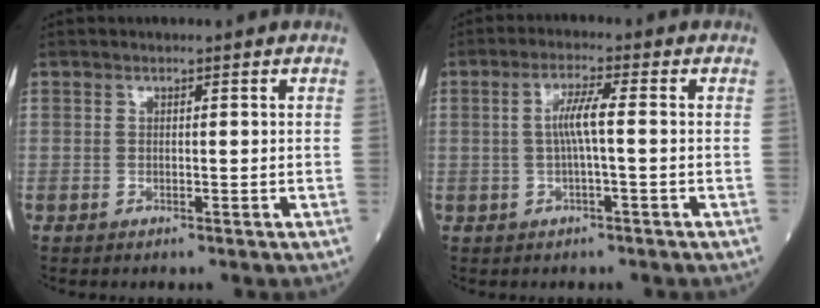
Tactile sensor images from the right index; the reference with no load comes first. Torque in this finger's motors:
{"motor_torque": [0.78, -0.02, 0.34, 0.11]}